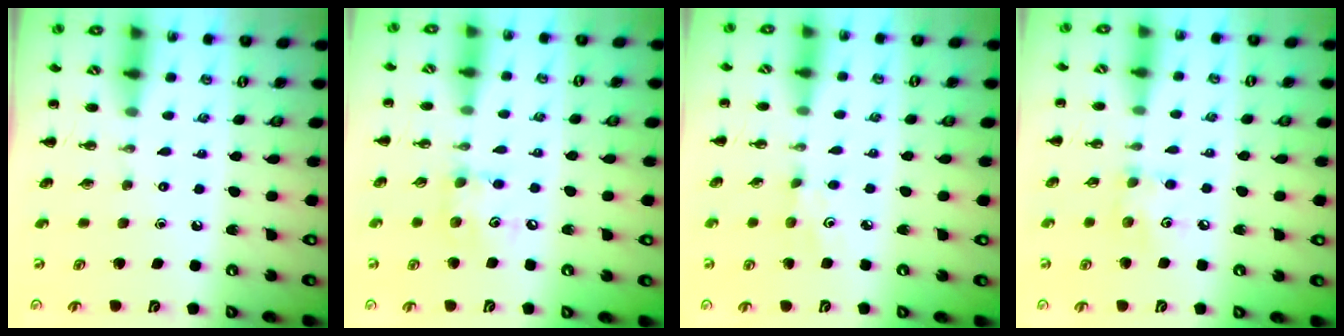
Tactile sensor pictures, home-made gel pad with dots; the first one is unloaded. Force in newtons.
{"total": 7.6, "press": 7.6, "slide": 0.6}
{"total": 2.6, "press": 2.5, "slide": 0.7}
{"total": 5.2, "press": 5.2, "slide": 0.5}